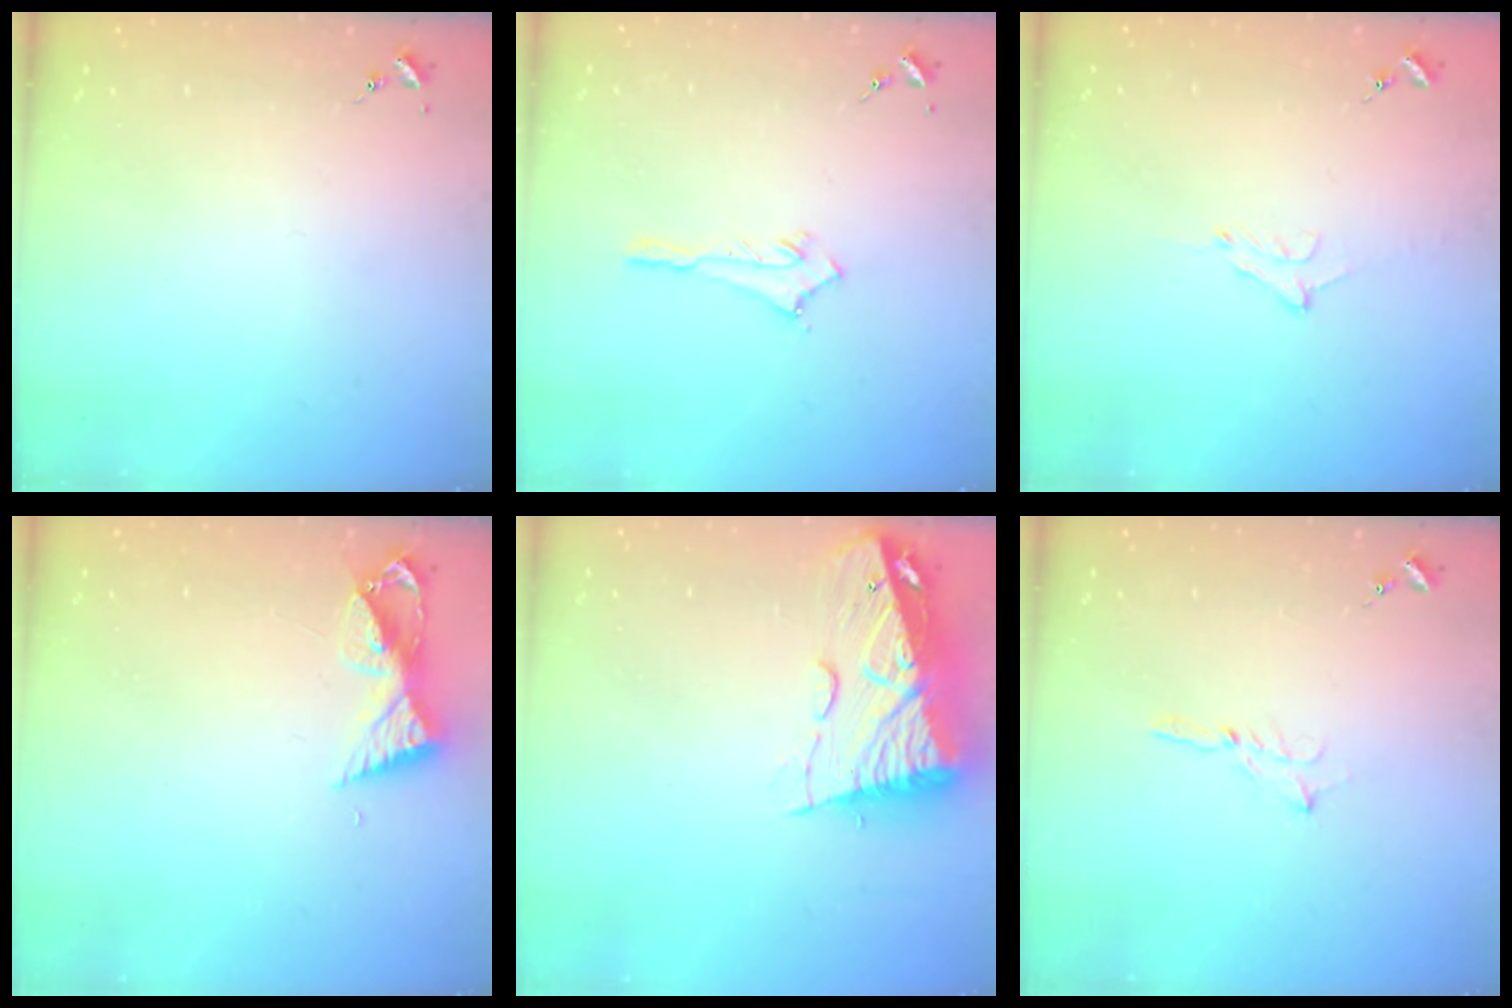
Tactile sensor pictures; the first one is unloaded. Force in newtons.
{"total": 3.1, "press": 3.1, "slide": 0.0}
{"total": 7.5, "press": 7.5, "slide": 0.9}
{"total": 8.3, "press": 8.2, "slide": 0.6}
{"total": 14.0, "press": 13.9, "slide": 1.3}
{"total": 2.1, "press": 2.1, "slide": 0.2}